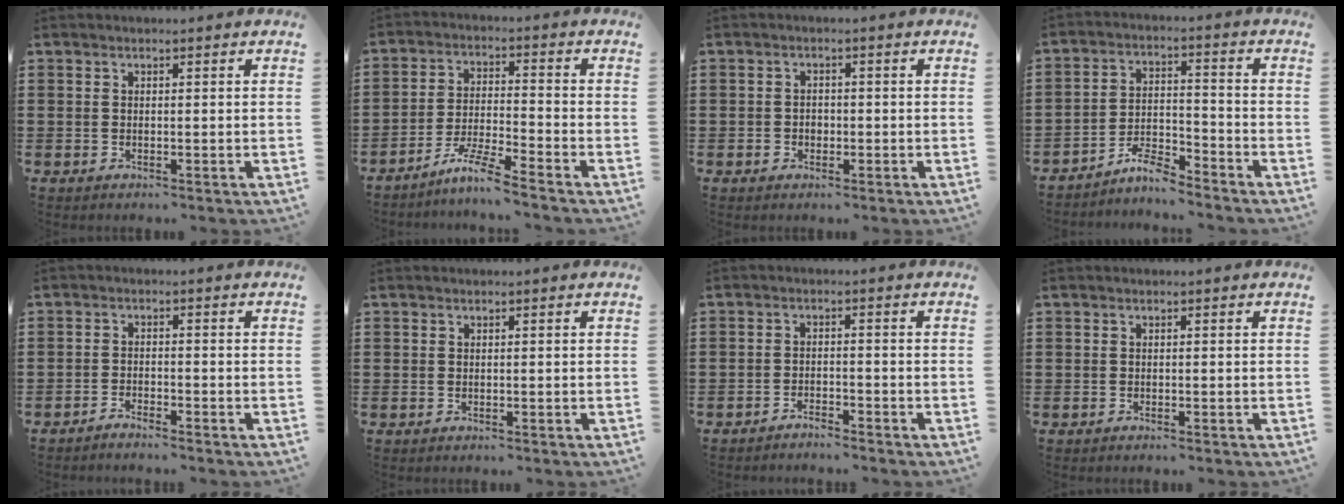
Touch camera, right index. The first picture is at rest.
{"total": 6.4, "force": [-5.5, -0.4, 3.3], "torque": [-0.076, -0.013, -0.106]}
{"total": 1.3, "force": [-0.4, 1.1, 0.5], "torque": [-0.014, 0.002, -0.010]}
{"total": 5.3, "force": [-4.9, 0.8, 1.8], "torque": [-0.039, 0.005, -0.097]}
{"total": 1.7, "force": [-1.7, -0.2, -0.1], "torque": [-0.002, 0.005, -0.036]}
{"total": 0.0}
{"total": 2.0, "force": [-2.0, 0.0, -0.2], "torque": [-0.003, 0.003, -0.043]}
{"total": 0.0}